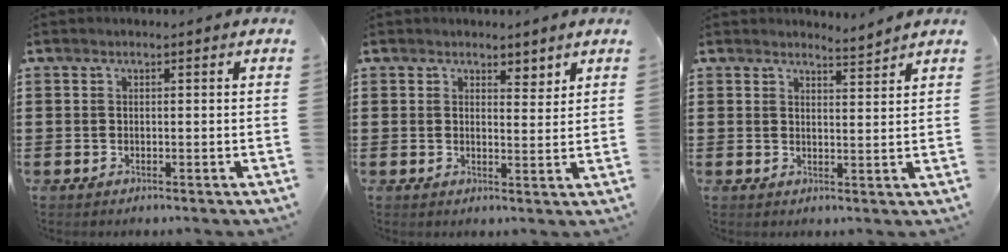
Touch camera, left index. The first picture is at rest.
{"total": 2.5, "force": [2.3, 1.0, 0.4], "torque": [0.001, -0.002, 0.039]}
{"total": 2.8, "force": [2.7, -0.2, 0.4], "torque": [-0.016, -0.008, 0.051]}